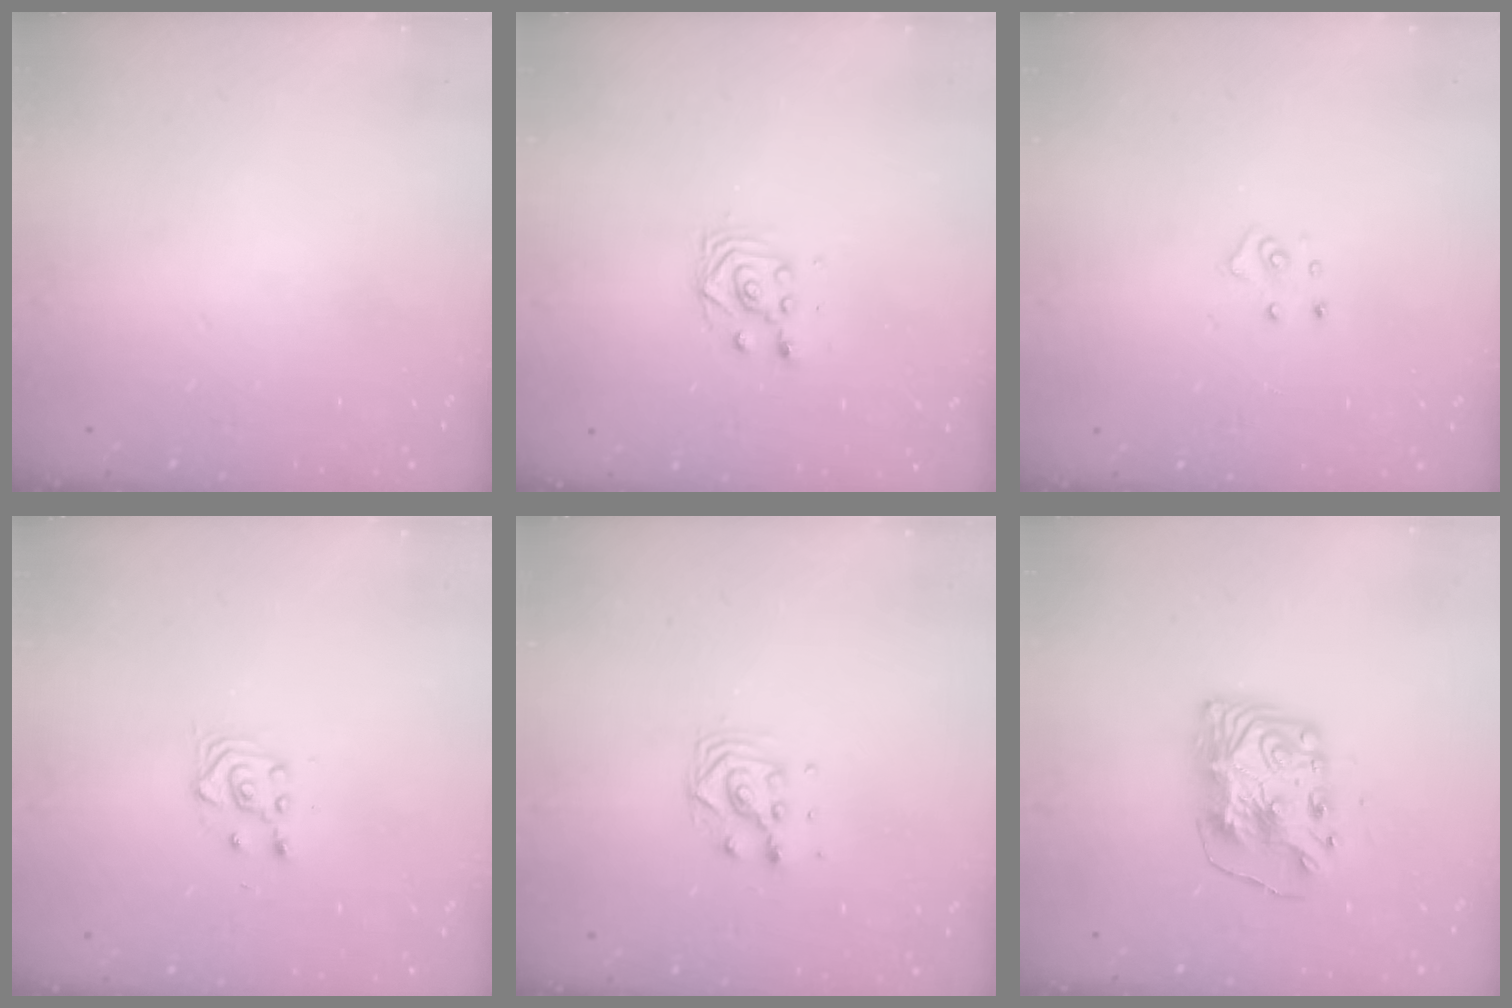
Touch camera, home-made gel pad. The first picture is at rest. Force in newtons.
{"total": 2.8, "press": 2.5, "slide": 1.3}
{"total": 4.0, "press": 4.0, "slide": 0.3}
{"total": 3.6, "press": 3.3, "slide": 1.4}
{"total": 6.8, "press": 6.8, "slide": 0.4}
{"total": 9.2, "press": 9.1, "slide": 1.1}